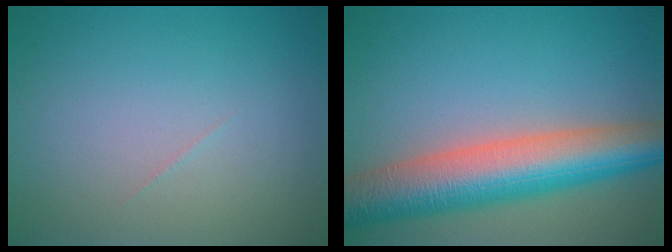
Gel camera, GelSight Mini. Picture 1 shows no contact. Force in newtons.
{"total": 9.7, "press": 9.7, "slide": 0.6}